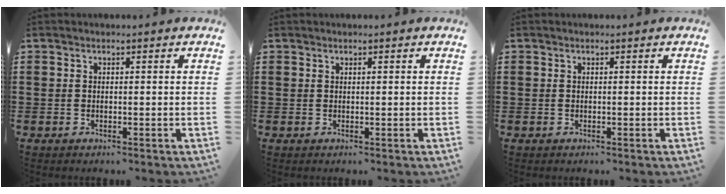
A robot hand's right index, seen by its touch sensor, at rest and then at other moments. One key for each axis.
{"total": 0.0}
{"total": 0.0}